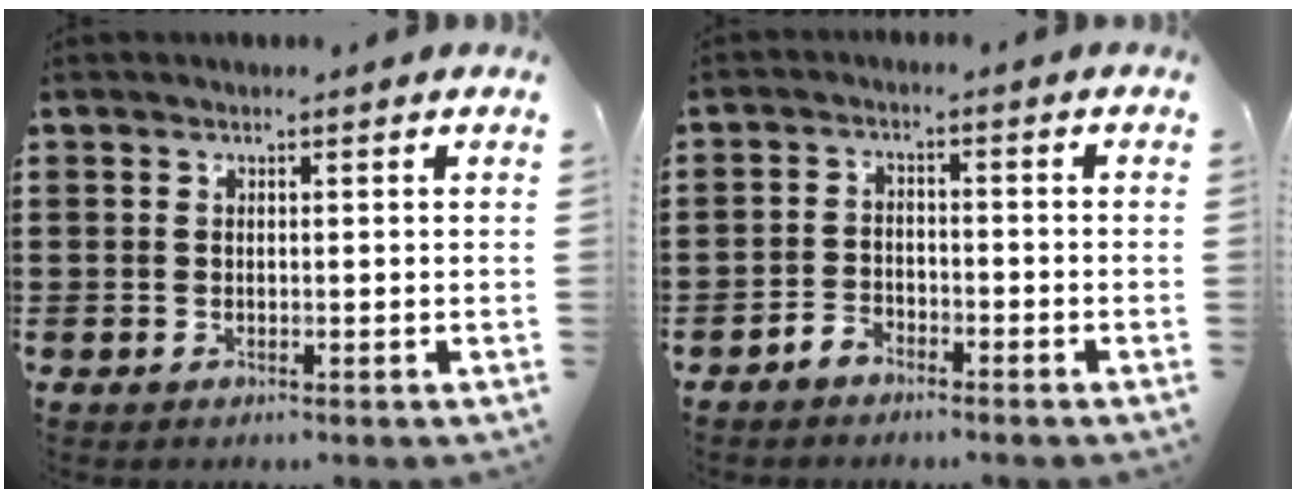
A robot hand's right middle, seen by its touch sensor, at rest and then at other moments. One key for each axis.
{"total": 2.9, "fx": -2.7, "fy": 1.0, "fz": 0.2, "tx": -0.010, "ty": 0.006, "tz": -0.057}